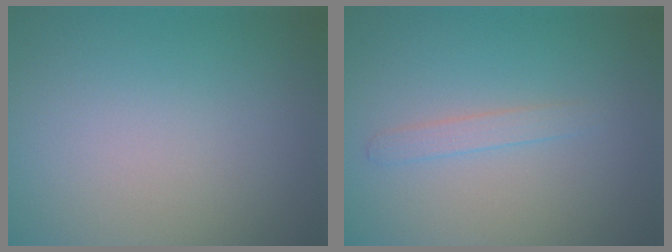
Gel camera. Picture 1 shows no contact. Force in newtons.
{"total": 1.2, "press": 1.2, "slide": 0.1}